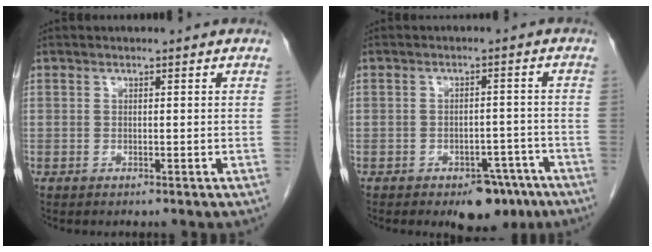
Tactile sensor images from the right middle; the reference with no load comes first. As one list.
[{"total": 6.3, "force": [-4.2, 3.2, 3.5], "torque": [-0.037, 0.008, -0.053]}]